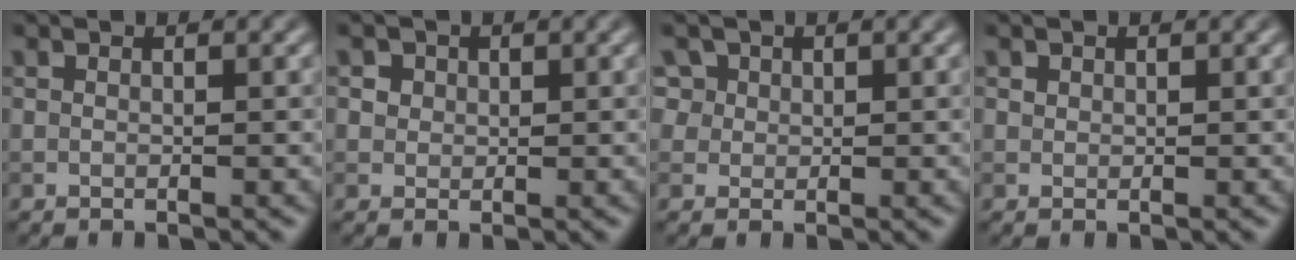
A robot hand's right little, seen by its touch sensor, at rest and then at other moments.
{"total": 3.0, "force": [1.5, 2.3, 1.2], "torque": [-0.023, 0.005, 0.020]}
{"total": 4.5, "force": [2.2, 3.4, 1.8], "torque": [-0.039, 0.010, 0.029]}
{"total": 0.8, "force": [0.5, 0.6, 0.1], "torque": [0.001, -0.003, 0.008]}